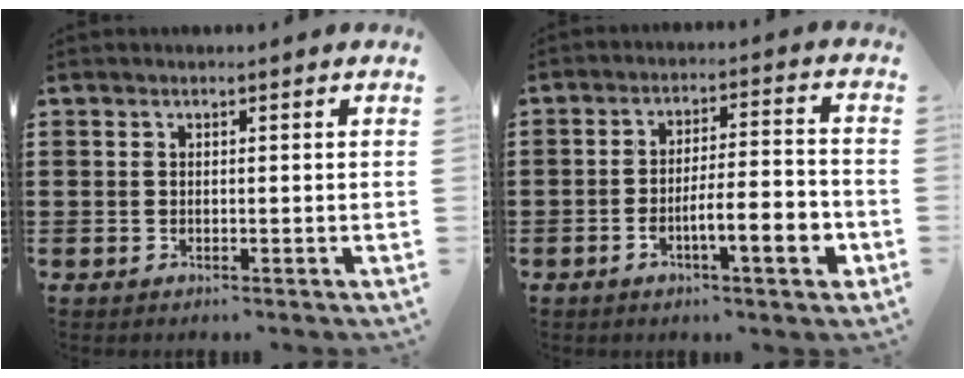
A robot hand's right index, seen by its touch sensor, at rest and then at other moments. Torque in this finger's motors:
{"motor_torque": [0.85, -0.31, 0.49, 0.15]}